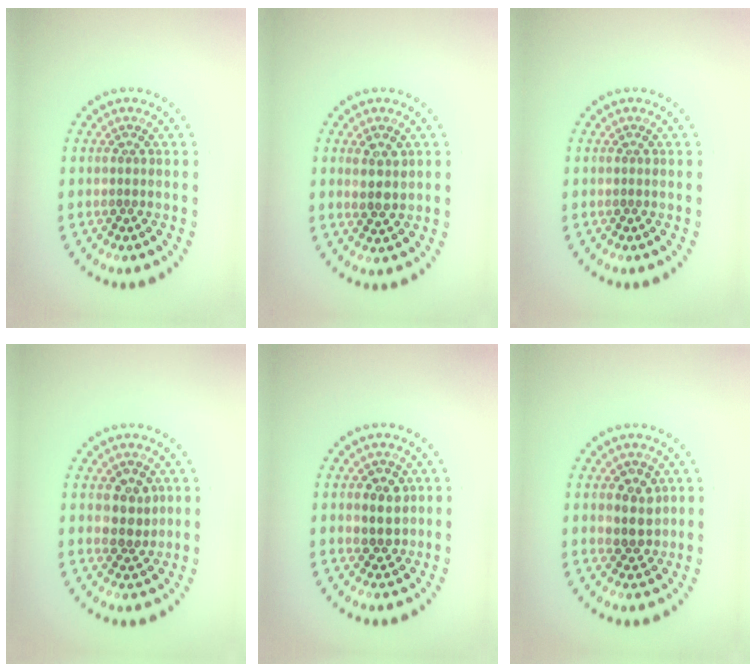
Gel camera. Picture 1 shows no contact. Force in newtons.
{"total": 2.2, "press": 2.1, "slide": 0.7}
{"total": 0.0}
{"total": 2.7, "press": 2.6, "slide": 0.7}
{"total": 2.8, "press": 2.7, "slide": 0.8}
{"total": 2.8, "press": 2.7, "slide": 0.9}